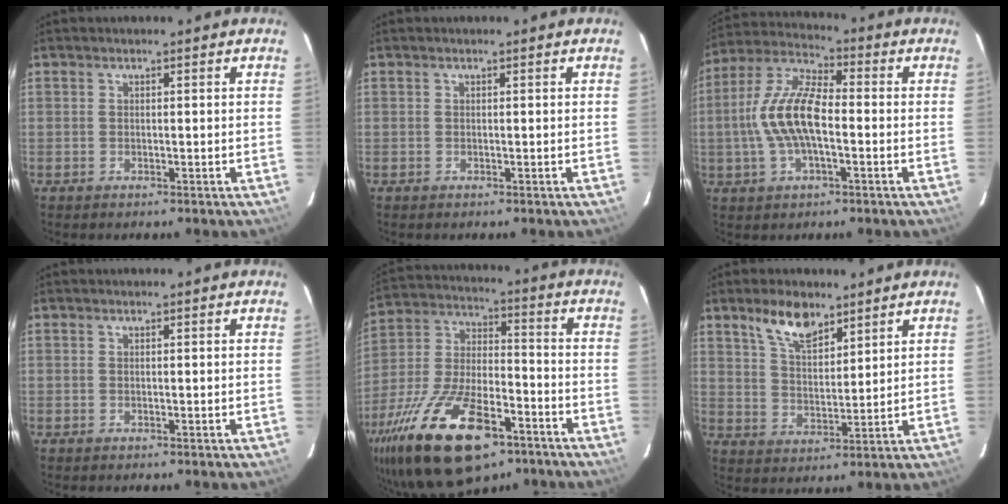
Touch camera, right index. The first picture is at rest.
{"total": 0.0}
{"total": 12.9, "force": [-1.7, 5.2, 11.6], "torque": [-0.245, 0.012, -0.037]}
{"total": 0.0}
{"total": 26.0, "force": [-14.9, 11.2, 18.0], "torque": [-0.365, -0.029, -0.247]}
{"total": 8.2, "force": [5.8, 3.5, 4.7], "torque": [-0.080, 0.007, 0.111]}